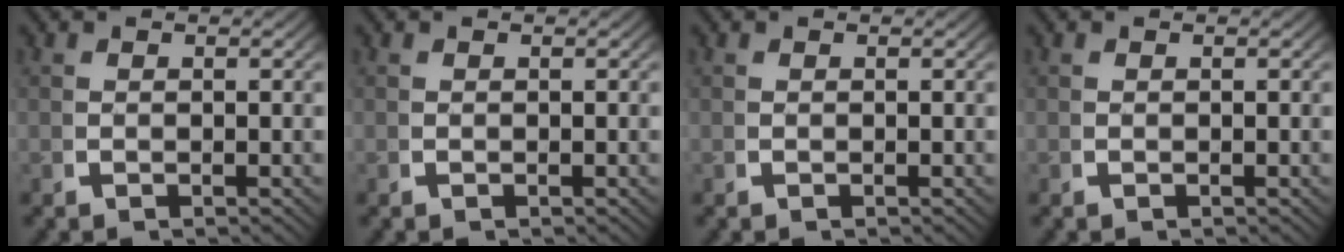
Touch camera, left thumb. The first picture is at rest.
{"total": 0.0}
{"total": 0.0}
{"total": 0.0}